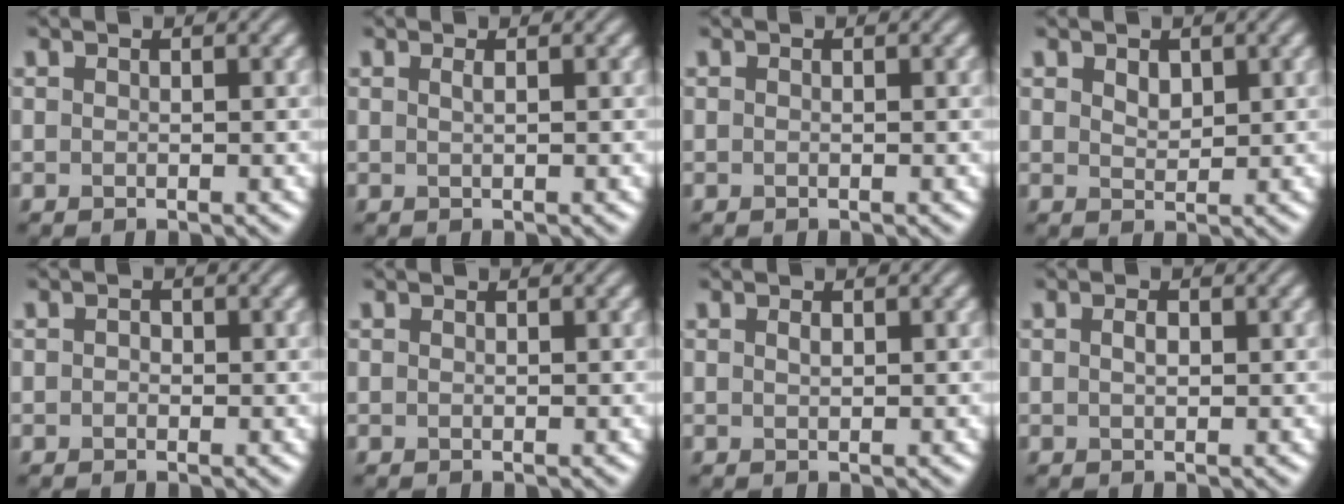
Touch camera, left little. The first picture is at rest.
{"total": 0.8, "force": [0.3, 0.3, 0.6], "torque": [-0.007, 0.003, 0.003]}
{"total": 0.0}
{"total": 1.5, "force": [0.8, 0.8, 0.8], "torque": [-0.015, -0.001, 0.019]}
{"total": 0.7, "force": [0.0, 0.6, 0.4], "torque": [-0.005, -0.003, -0.004]}
{"total": 0.0}
{"total": 0.6, "force": [0.2, 0.3, 0.4], "torque": [-0.010, 0.002, 0.004]}
{"total": 1.0, "force": [0.2, 0.5, 0.9], "torque": [-0.018, 0.002, 0.002]}